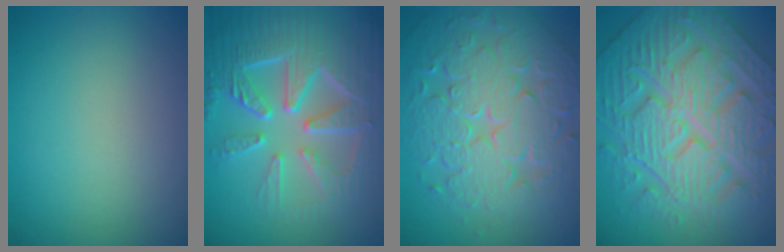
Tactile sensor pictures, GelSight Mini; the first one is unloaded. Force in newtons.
{"total": 9.1, "press": 6.5, "slide": 6.3}
{"total": 9.8, "press": 7.0, "slide": 6.8}
{"total": 9.2, "press": 7.5, "slide": 5.4}